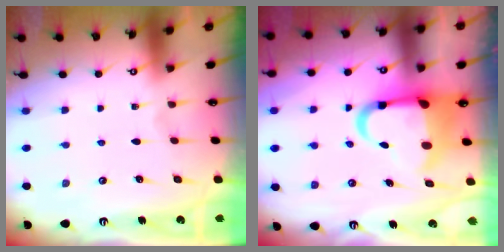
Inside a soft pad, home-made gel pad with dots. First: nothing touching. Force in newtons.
{"total": 12.8, "press": 12.7, "slide": 1.7}